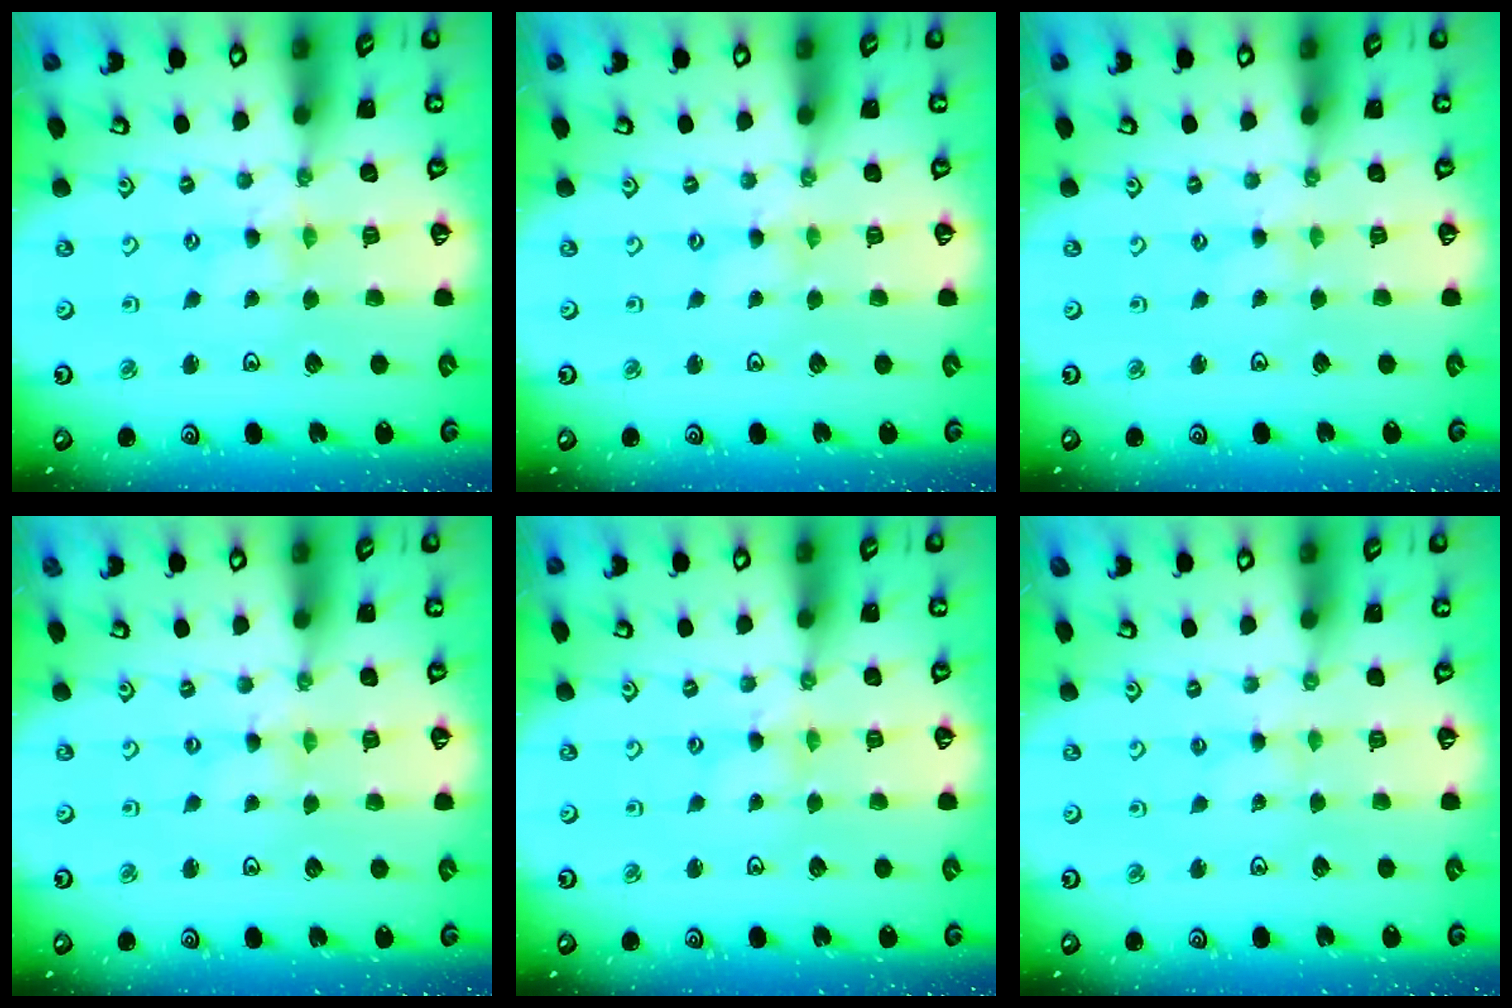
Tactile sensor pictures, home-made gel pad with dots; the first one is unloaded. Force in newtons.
{"total": 0.6, "press": 0.6, "slide": 0.2}
{"total": 0.8, "press": 0.8, "slide": 0.2}
{"total": 0.0}
{"total": 1.5, "press": 1.5, "slide": 0.3}
{"total": 1.2, "press": 1.2, "slide": 0.2}